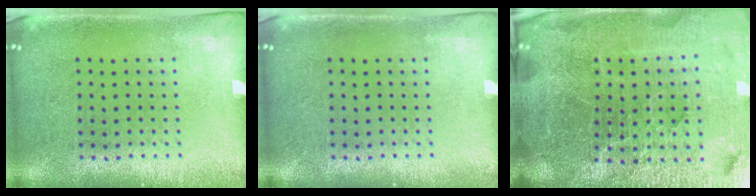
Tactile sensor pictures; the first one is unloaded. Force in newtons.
{"total": 0.0}
{"total": 7.1, "press": 6.2, "slide": 3.4}